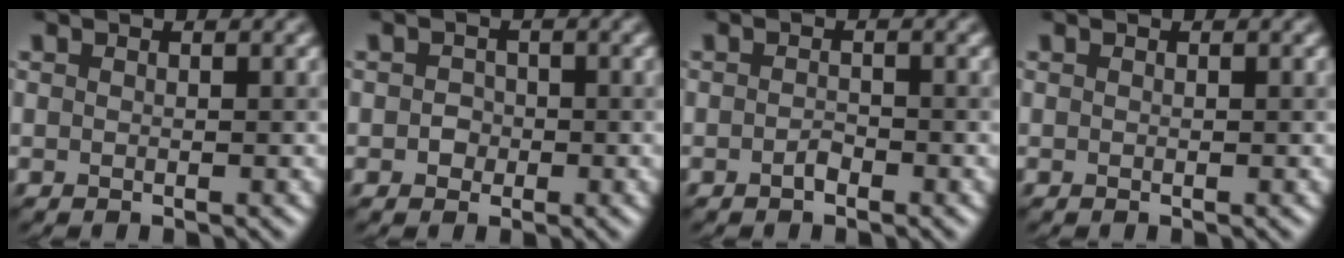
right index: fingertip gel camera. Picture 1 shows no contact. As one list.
[{"total": 0.9, "force": [-0.2, 0.9, 0.0], "torque": [0.002, 0.007, 0.000]}, {"total": 0.6, "force": [-0.6, 0.0, 0.2], "torque": [-0.006, 0.009, -0.003]}, {"total": 0.0}]